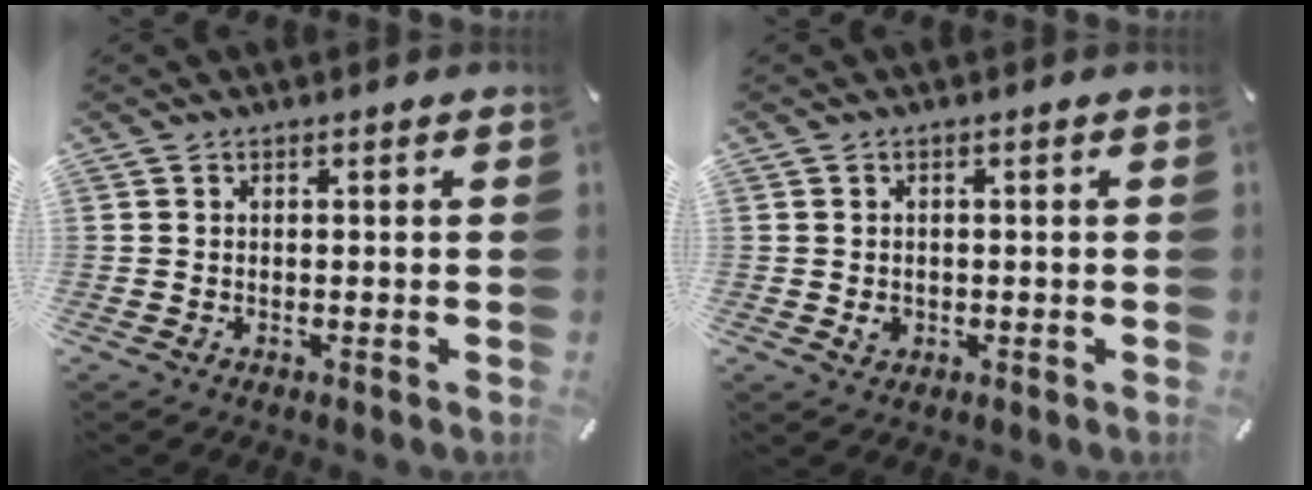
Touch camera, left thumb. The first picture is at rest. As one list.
[{"total": 2.1, "force": [-0.3, 1.8, 0.9], "torque": [-0.009, 0.001, -0.007]}]